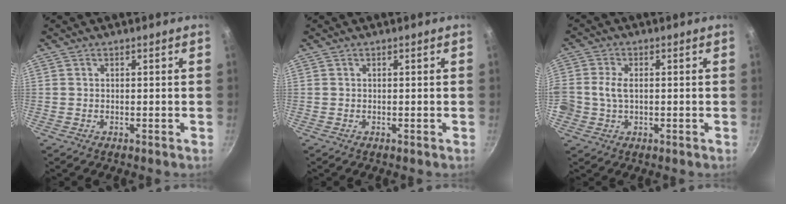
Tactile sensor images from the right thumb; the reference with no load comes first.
{"total": 0.0}
{"total": 5.0, "force": [0.0, 3.4, 3.6], "torque": [-0.067, 0.009, -0.002]}